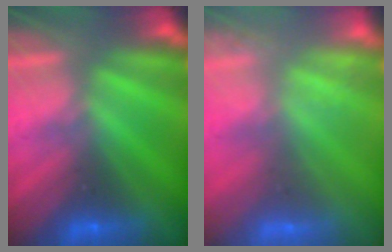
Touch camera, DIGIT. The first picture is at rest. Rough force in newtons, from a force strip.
{"total": 1.9}